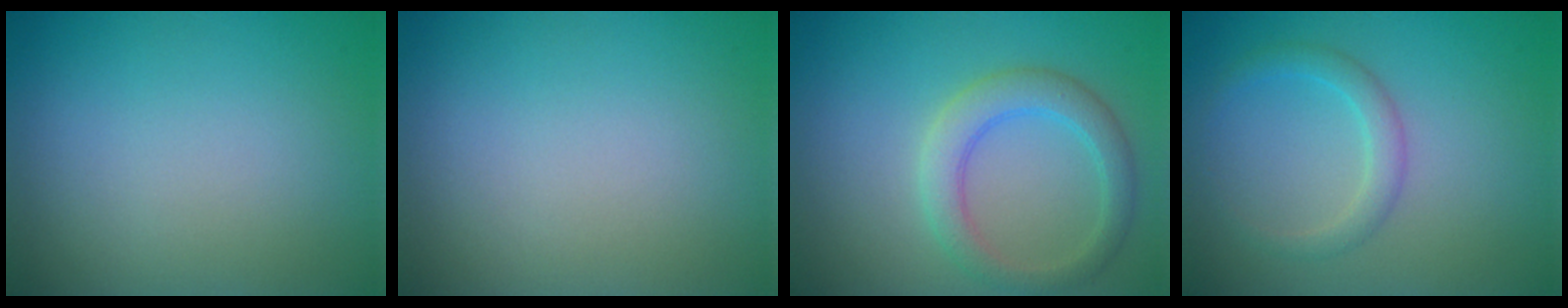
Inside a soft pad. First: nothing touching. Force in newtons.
{"total": 0.0}
{"total": 3.6, "press": 3.6, "slide": 0.2}
{"total": 2.0, "press": 2.0, "slide": 0.1}